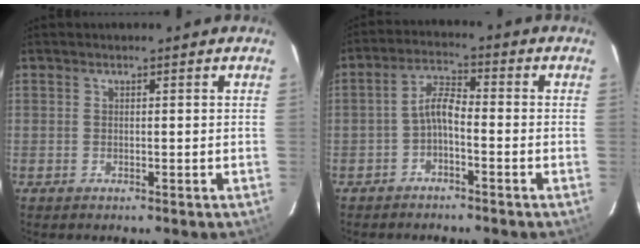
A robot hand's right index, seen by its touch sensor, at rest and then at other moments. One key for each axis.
{"total": 4.0, "fx": -2.1, "fy": 1.2, "fz": 3.1, "tx": -0.071, "ty": 0.016, "tz": -0.040}